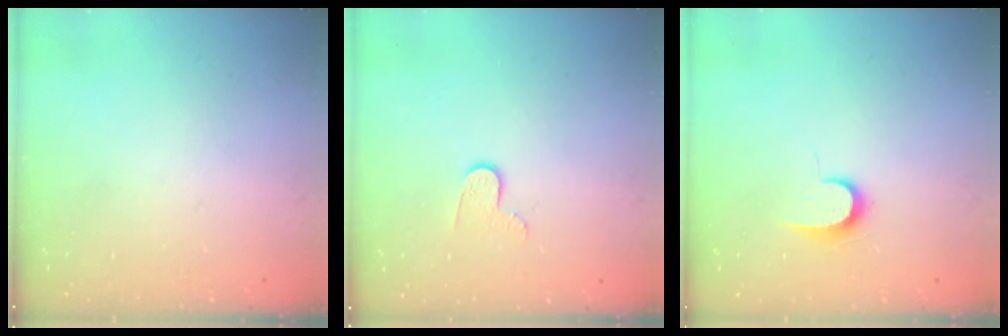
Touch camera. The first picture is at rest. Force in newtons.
{"total": 5.5, "press": 5.5, "slide": 0.5}
{"total": 6.4, "press": 6.3, "slide": 0.7}